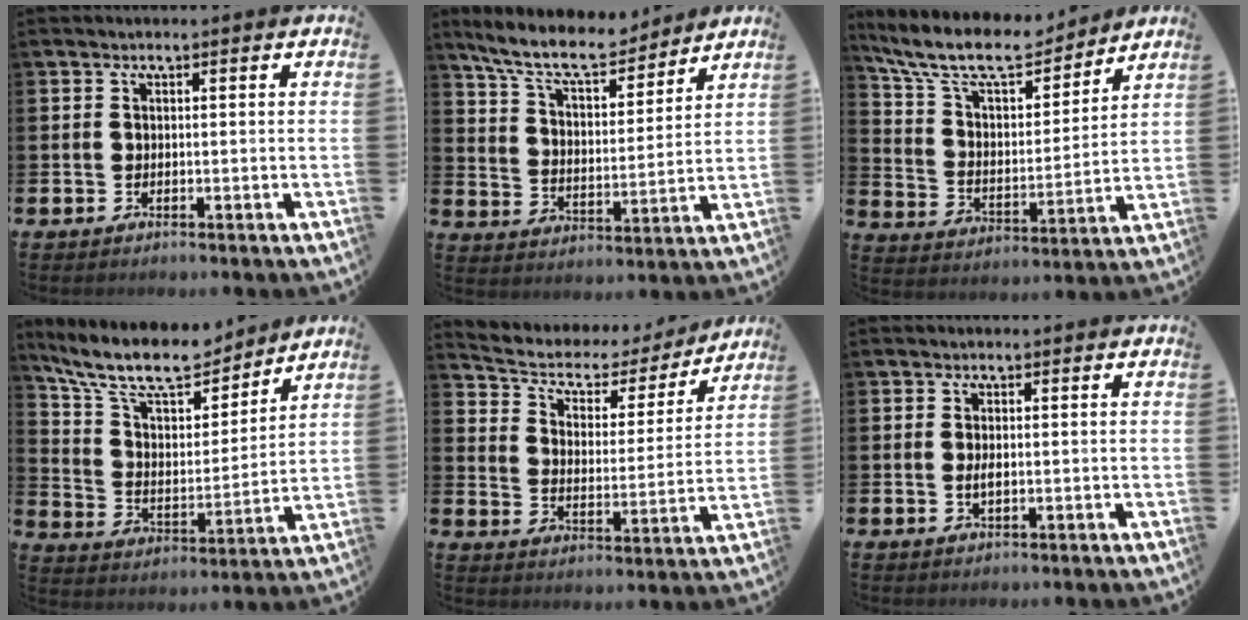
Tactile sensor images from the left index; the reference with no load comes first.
{"total": 9.5, "force": [8.6, 2.3, 3.3], "torque": [-0.090, -0.052, 0.152]}
{"total": 11.5, "force": [10.2, 3.1, 4.3], "torque": [-0.119, -0.066, 0.178]}
{"total": 12.1, "force": [10.7, 3.5, 4.4], "torque": [-0.117, -0.067, 0.188]}
{"total": 4.9, "force": [4.0, 2.6, 1.1], "torque": [-0.047, -0.035, 0.059]}
{"total": 1.4, "force": [0.0, 0.5, 1.3], "torque": [-0.022, 0.001, -0.002]}